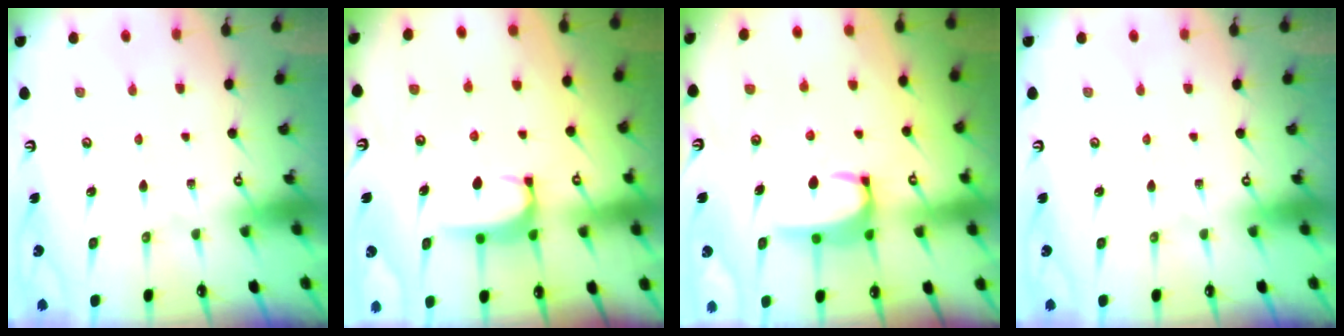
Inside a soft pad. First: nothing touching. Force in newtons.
{"total": 1.6, "press": 1.6, "slide": 0.5}
{"total": 4.0, "press": 3.9, "slide": 0.5}
{"total": 0.0}